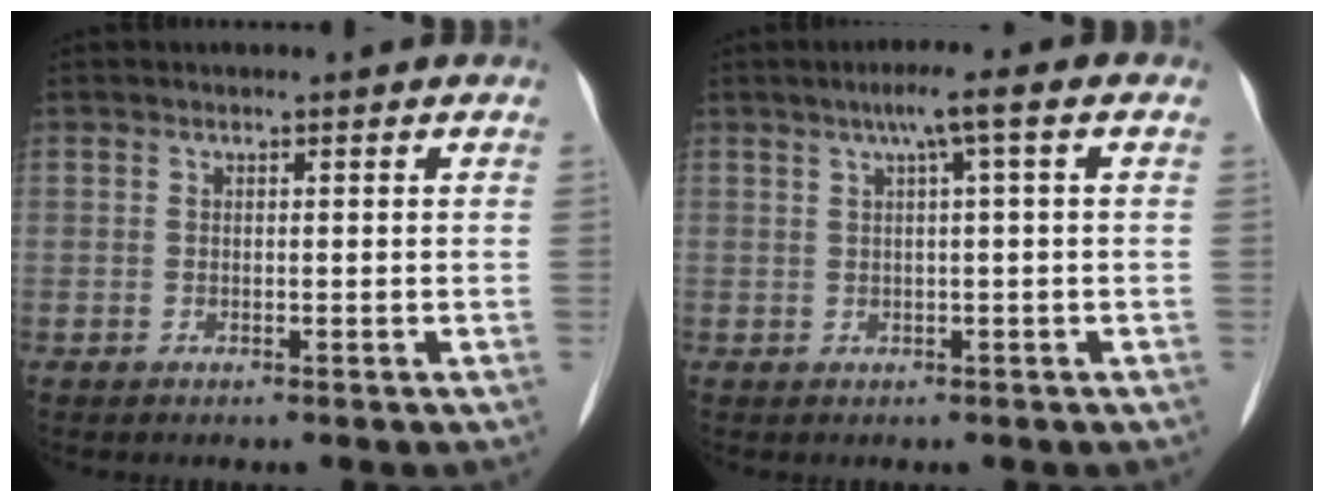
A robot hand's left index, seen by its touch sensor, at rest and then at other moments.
{"total": 3.9, "force": [1.6, -0.4, 3.6], "torque": [-0.063, 0.015, 0.029]}